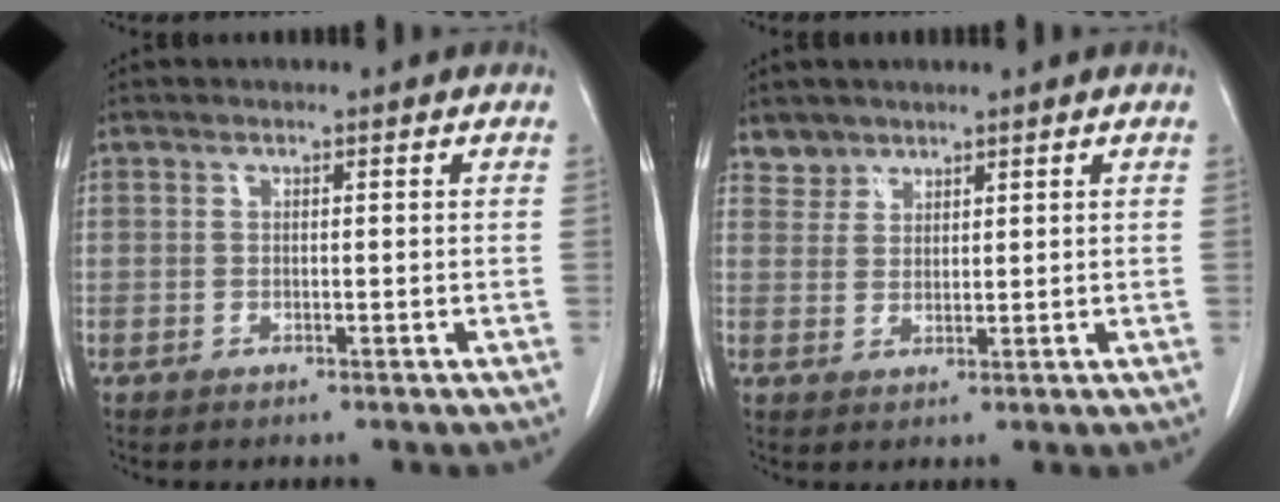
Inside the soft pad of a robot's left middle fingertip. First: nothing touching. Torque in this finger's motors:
{"motor_torque": [0.02, -0.03, 0.05, 0.00]}